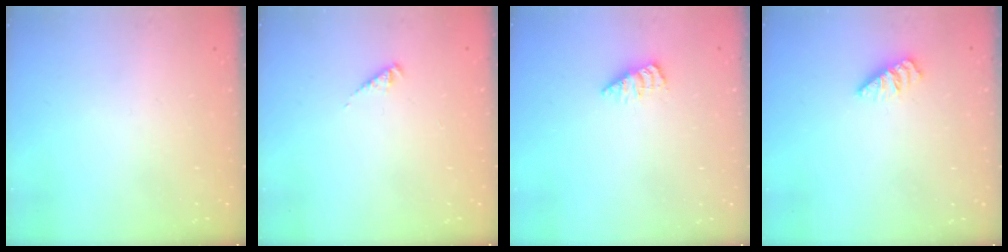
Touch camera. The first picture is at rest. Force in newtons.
{"total": 2.4, "press": 2.4, "slide": 0.3}
{"total": 1.9, "press": 1.9, "slide": 0.3}
{"total": 0.0}